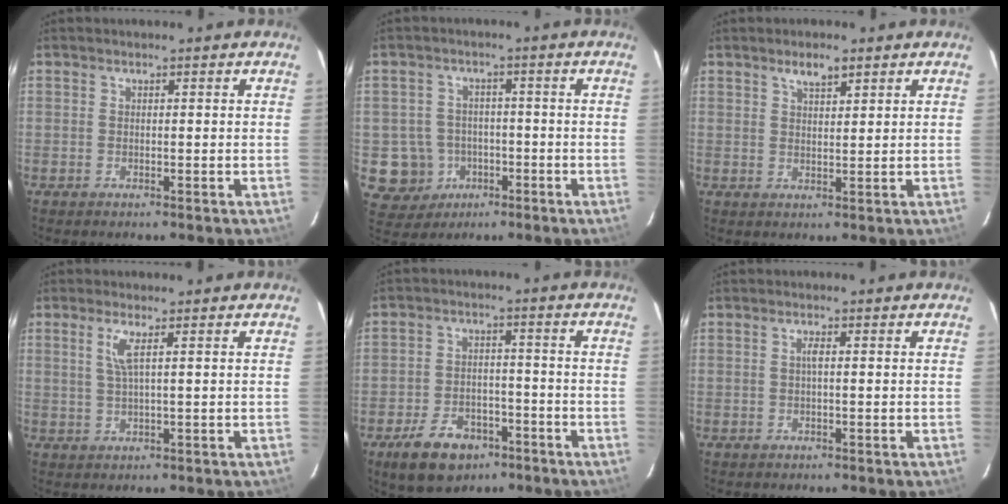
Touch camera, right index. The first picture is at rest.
{"total": 8.6, "force": [-2.7, 8.1, 1.3], "torque": [-0.060, 0.027, -0.028]}
{"total": 3.4, "force": [2.3, 1.2, 2.3], "torque": [-0.037, 0.005, 0.040]}
{"total": 3.0, "force": [1.1, -0.2, 2.7], "torque": [-0.057, -0.002, 0.024]}
{"total": 11.0, "force": [-6.7, 6.8, 5.4], "torque": [-0.128, 0.010, -0.098]}
{"total": 1.1, "force": [0.0, 0.0, 1.1], "torque": [-0.021, 0.003, -0.001]}